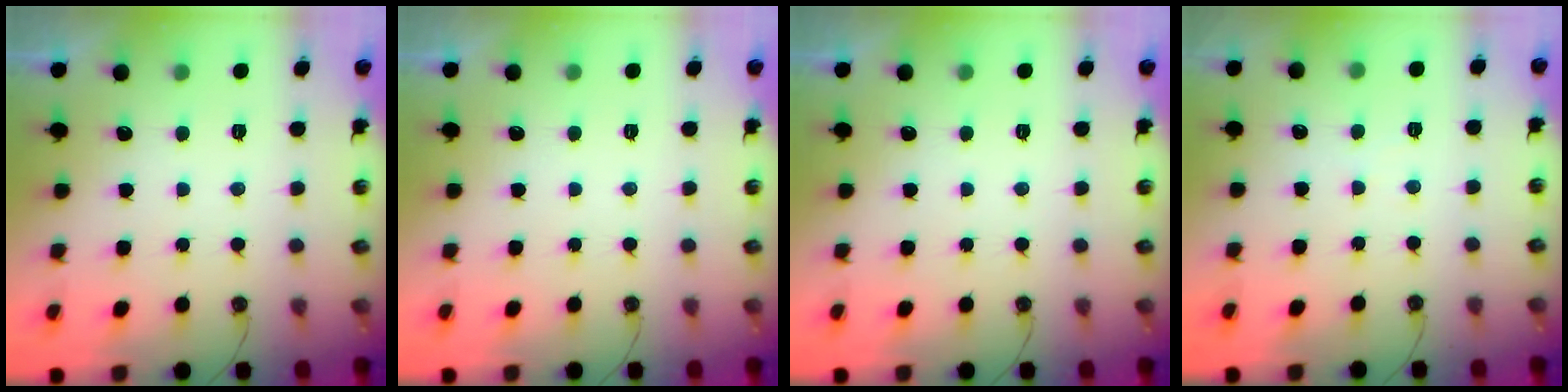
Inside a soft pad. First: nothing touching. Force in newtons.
{"total": 0.0}
{"total": 0.0}
{"total": 3.1, "press": 3.0, "slide": 0.5}